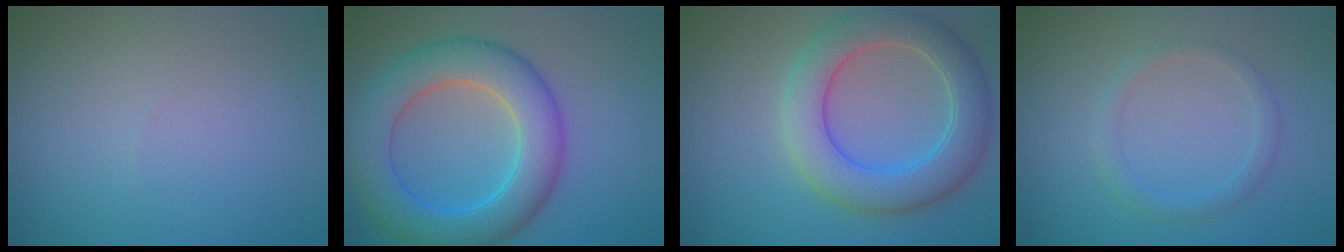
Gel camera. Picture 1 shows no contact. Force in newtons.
{"total": 7.6, "press": 7.6, "slide": 0.2}
{"total": 6.7, "press": 6.6, "slide": 0.4}
{"total": 1.6, "press": 1.6, "slide": 0.0}